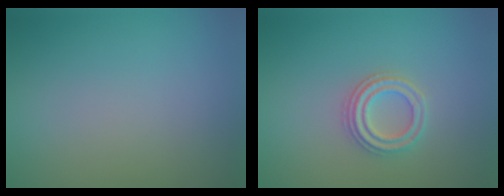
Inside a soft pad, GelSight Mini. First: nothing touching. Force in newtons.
{"total": 2.7, "press": 2.6, "slide": 1.0}